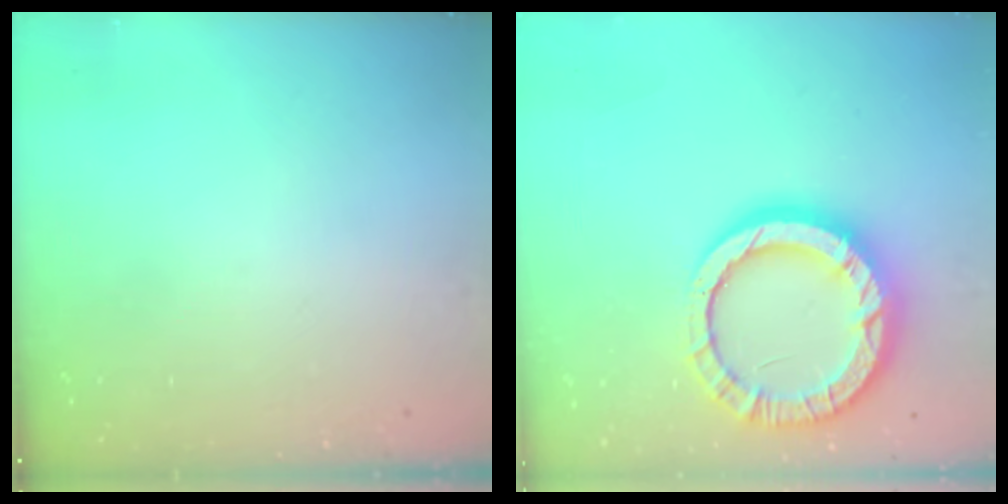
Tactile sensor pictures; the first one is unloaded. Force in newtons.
{"total": 17.2, "press": 17.1, "slide": 1.9}